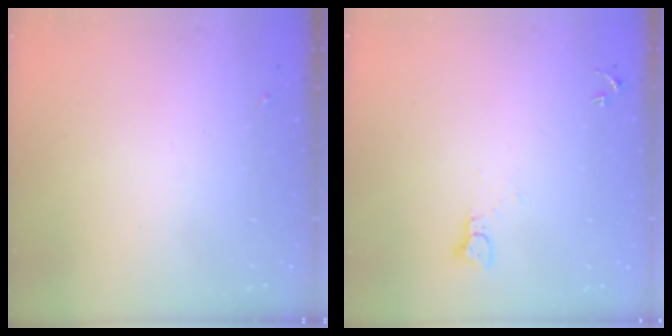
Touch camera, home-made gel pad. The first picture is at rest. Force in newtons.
{"total": 3.3, "press": 3.3, "slide": 0.1}